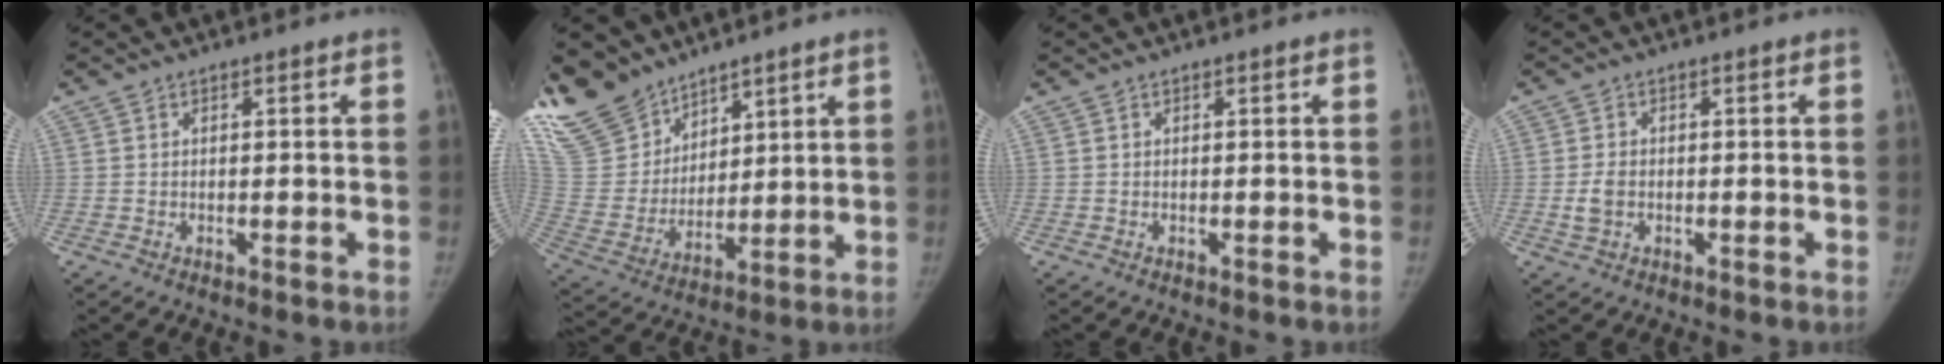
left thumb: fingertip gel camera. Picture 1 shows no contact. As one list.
[{"total": 19.2, "force": [15.4, 9.8, 5.8], "torque": [-0.110, -0.053, 0.315]}, {"total": 0.0}, {"total": 2.8, "force": [-0.6, 1.9, 1.9], "torque": [-0.040, 0.006, -0.012]}]